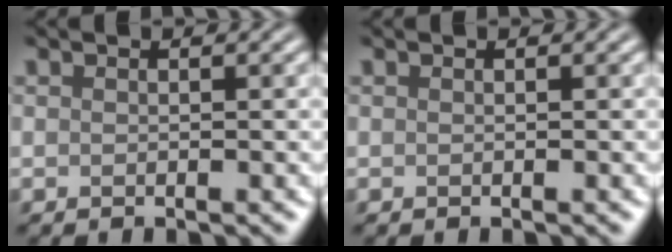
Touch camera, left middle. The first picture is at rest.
{"total": 0.0}